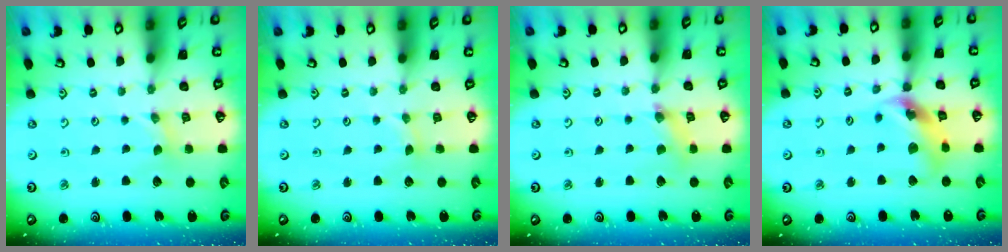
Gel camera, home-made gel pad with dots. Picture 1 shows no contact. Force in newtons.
{"total": 1.3, "press": 1.2, "slide": 0.2}
{"total": 2.5, "press": 2.4, "slide": 0.3}
{"total": 13.1, "press": 13.0, "slide": 1.7}